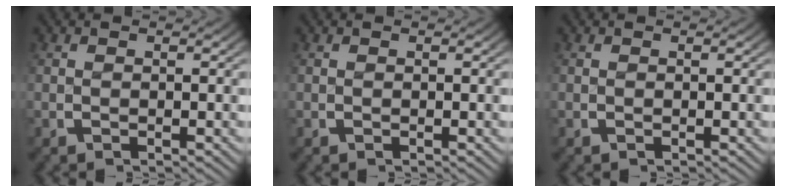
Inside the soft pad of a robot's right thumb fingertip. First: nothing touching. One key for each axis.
{"total": 0.0}
{"total": 0.0}